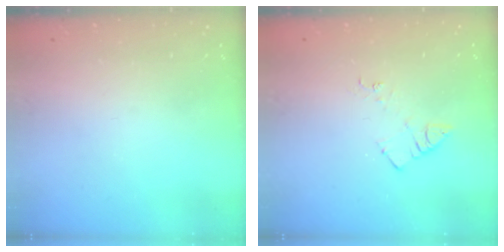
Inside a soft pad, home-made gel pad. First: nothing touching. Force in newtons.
{"total": 6.2, "press": 6.2, "slide": 0.6}